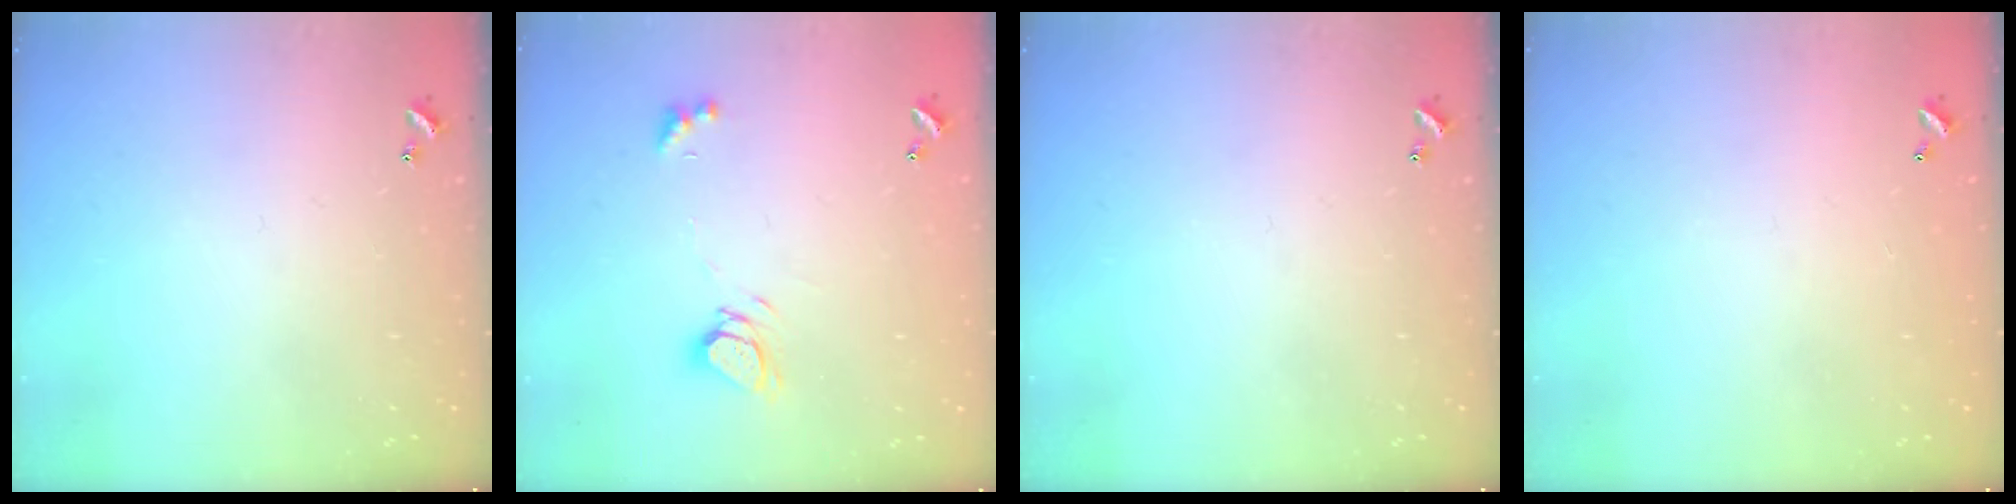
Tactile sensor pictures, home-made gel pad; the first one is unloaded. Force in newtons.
{"total": 6.6, "press": 6.6, "slide": 0.9}
{"total": 0.0}
{"total": 2.8, "press": 2.8, "slide": 0.1}